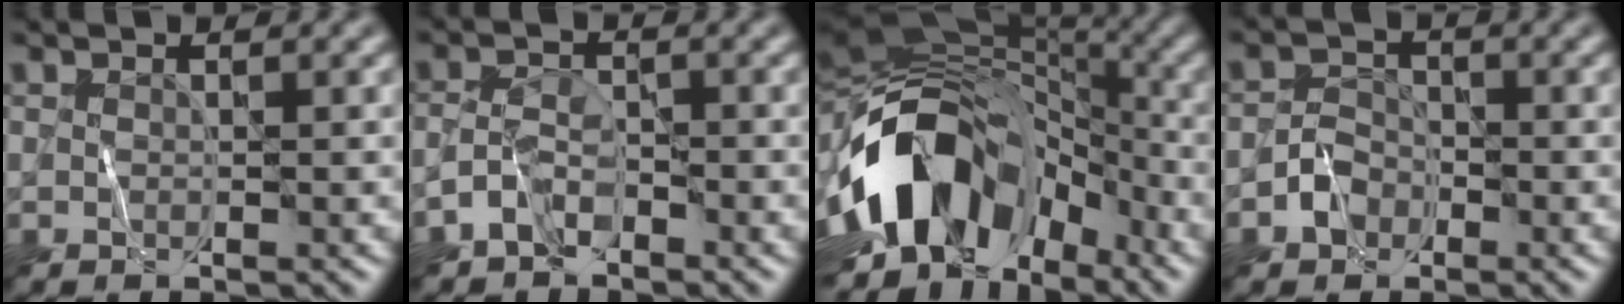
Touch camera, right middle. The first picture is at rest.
{"total": 2.7, "force": [-2.1, 1.2, 1.2], "torque": [-0.024, 0.012, -0.047]}
{"total": 15.2, "force": [-4.9, 9.8, 10.5], "torque": [-0.189, 0.013, -0.098]}
{"total": 2.0, "force": [-1.2, 1.5, 0.6], "torque": [-0.004, 0.012, -0.026]}